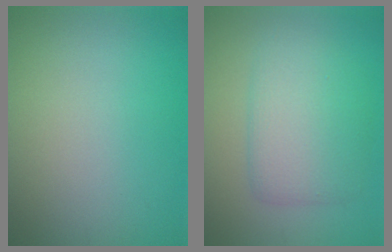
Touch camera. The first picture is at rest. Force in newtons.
{"total": 4.4, "press": 4.4, "slide": 0.1}